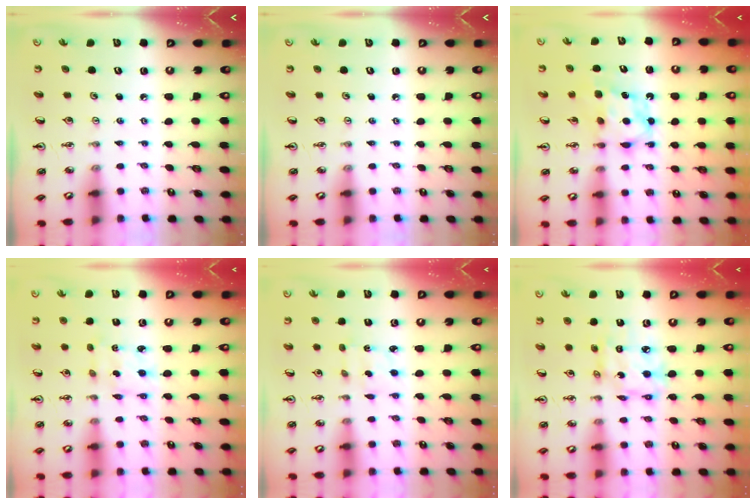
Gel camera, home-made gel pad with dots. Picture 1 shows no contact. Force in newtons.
{"total": 0.0}
{"total": 6.4, "press": 6.3, "slide": 0.4}
{"total": 2.3, "press": 2.2, "slide": 0.7}
{"total": 2.4, "press": 2.4, "slide": 0.6}
{"total": 10.1, "press": 10.0, "slide": 0.9}